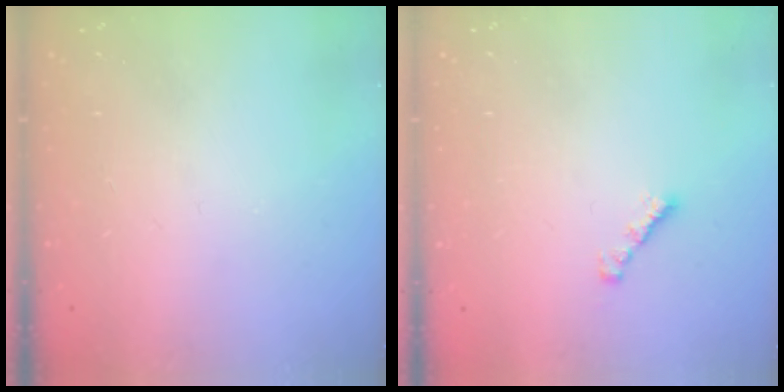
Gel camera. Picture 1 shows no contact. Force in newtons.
{"total": 1.6, "press": 1.5, "slide": 0.4}